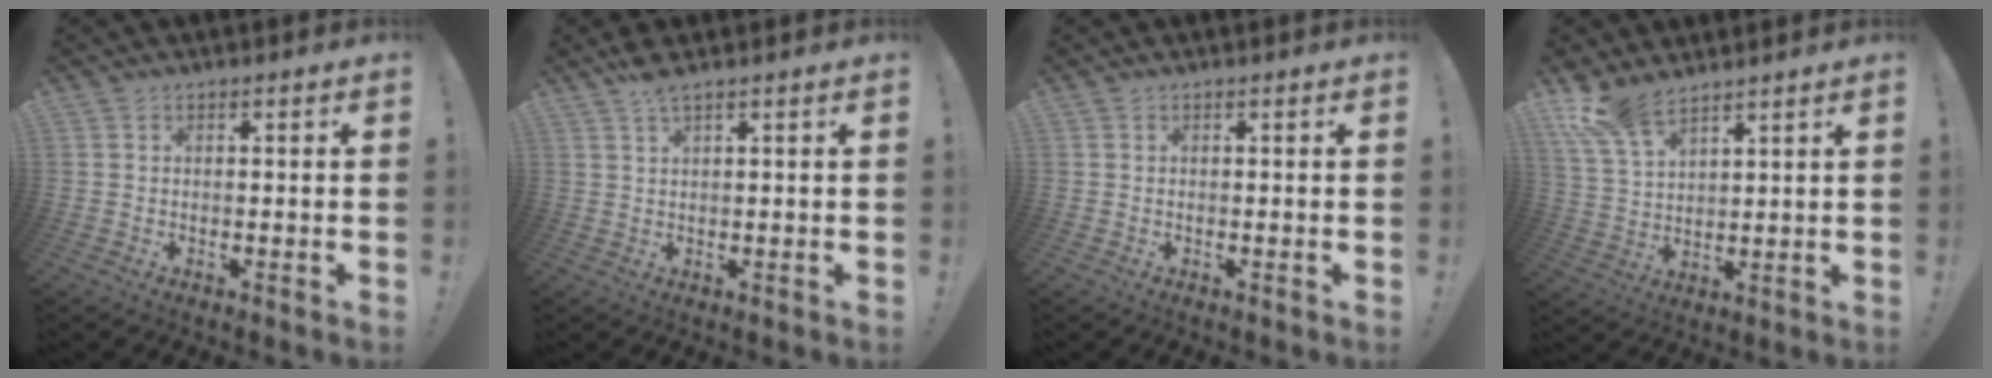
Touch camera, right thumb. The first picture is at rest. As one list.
[{"total": 3.4, "force": [2.5, 0.1, 2.2], "torque": [-0.048, -0.010, 0.045]}, {"total": 0.0}, {"total": 9.6, "force": [7.9, 3.3, 4.3], "torque": [-0.092, -0.042, 0.154]}]